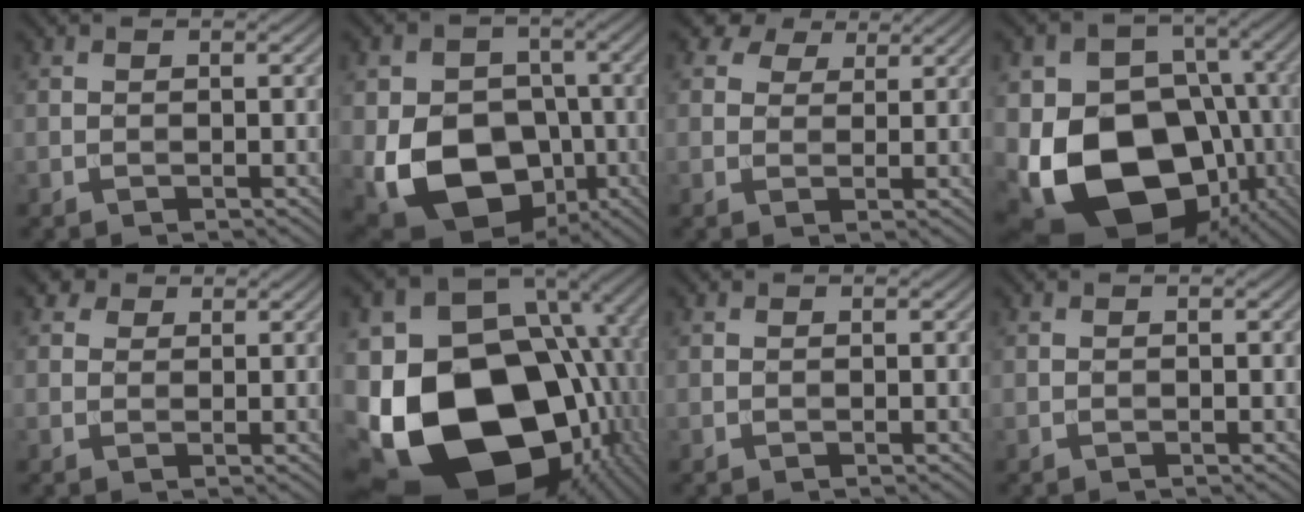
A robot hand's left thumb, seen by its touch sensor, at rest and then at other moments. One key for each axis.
{"total": 14.0, "fx": -4.1, "fy": 10.4, "fz": 8.5, "tx": -0.160, "ty": -0.032, "tz": -0.079}
{"total": 5.5, "fx": 3.8, "fy": 3.3, "fz": 2.2, "tx": -0.051, "ty": -0.003, "tz": 0.075}
{"total": 19.1, "fx": -5.9, "fy": 14.6, "fz": 10.9, "tx": -0.209, "ty": -0.034, "tz": -0.097}
{"total": 2.7, "fx": 1.8, "fy": 1.8, "fz": 1.0, "tx": -0.024, "ty": 0.002, "tz": 0.030}
{"total": 22.8, "fx": -5.7, "fy": 16.0, "fz": 15.2, "tx": -0.320, "ty": -0.034, "tz": -0.076}
{"total": 0.0}
{"total": 0.0}